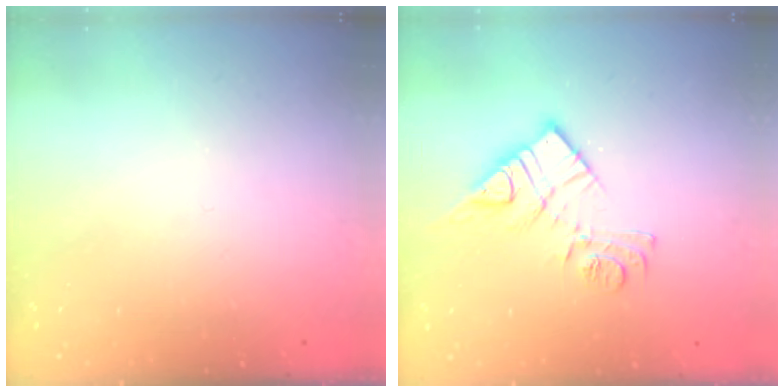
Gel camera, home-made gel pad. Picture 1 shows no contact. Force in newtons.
{"total": 13.1, "press": 13.1, "slide": 0.9}